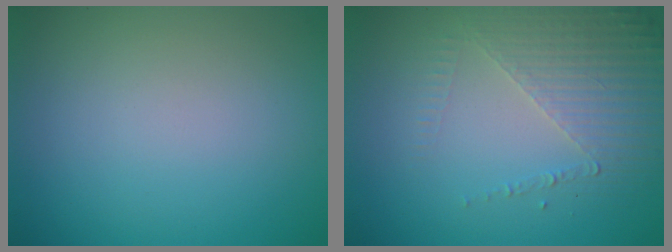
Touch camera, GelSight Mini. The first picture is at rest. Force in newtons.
{"total": 5.2, "press": 3.1, "slide": 4.2}